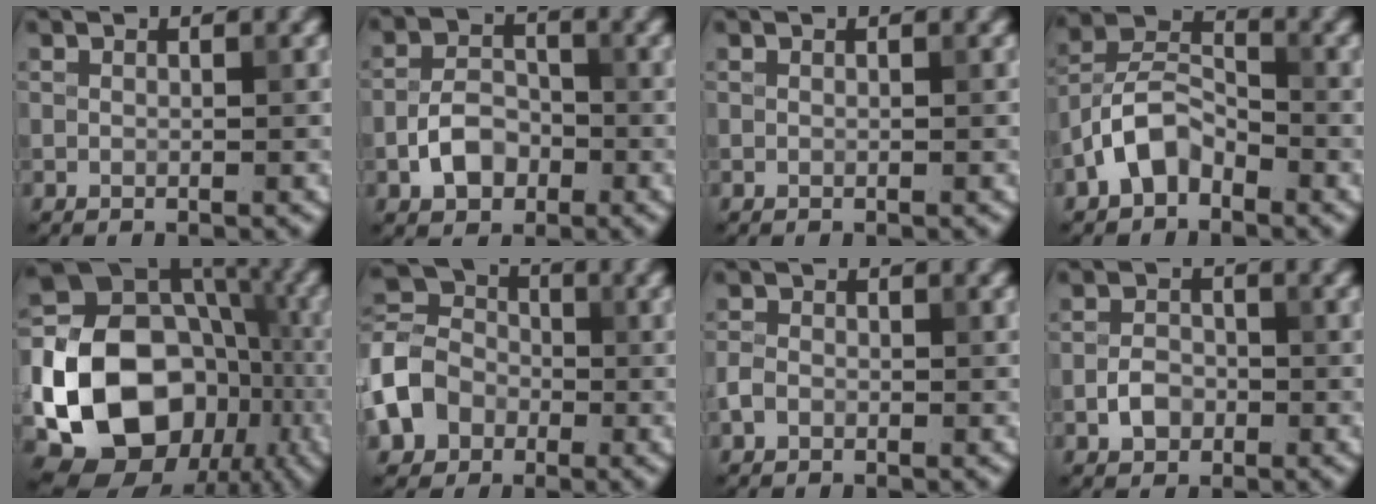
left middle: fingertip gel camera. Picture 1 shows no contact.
{"total": 3.7, "force": [-1.5, 2.5, 2.2], "torque": [-0.035, 0.006, -0.031]}
{"total": 0.0}
{"total": 4.6, "force": [-2.7, 2.6, 2.6], "torque": [-0.050, 0.015, -0.061]}
{"total": 19.4, "force": [-5.4, 15.6, 10.2], "torque": [-0.176, -0.016, -0.097]}
{"total": 6.5, "force": [-2.5, 5.2, 3.0], "torque": [-0.075, 0.007, -0.069]}
{"total": 1.4, "force": [-0.7, 1.1, 0.6], "torque": [-0.010, 0.002, -0.018]}
{"total": 2.2, "force": [-0.9, 1.6, 1.2], "torque": [-0.020, 0.004, -0.021]}